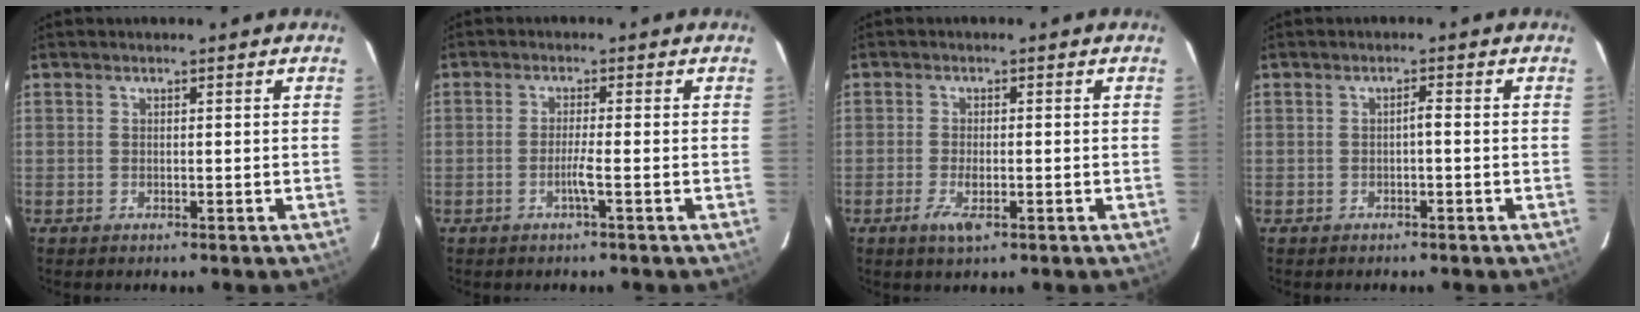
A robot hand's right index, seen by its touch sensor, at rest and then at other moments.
{"total": 2.3, "force": [-0.9, -0.5, 2.1], "torque": [-0.042, -0.002, -0.019]}
{"total": 3.1, "force": [-1.5, 0.8, 2.6], "torque": [-0.055, -0.004, -0.024]}
{"total": 1.1, "force": [-0.3, 0.1, 1.0], "torque": [-0.014, 0.003, -0.006]}